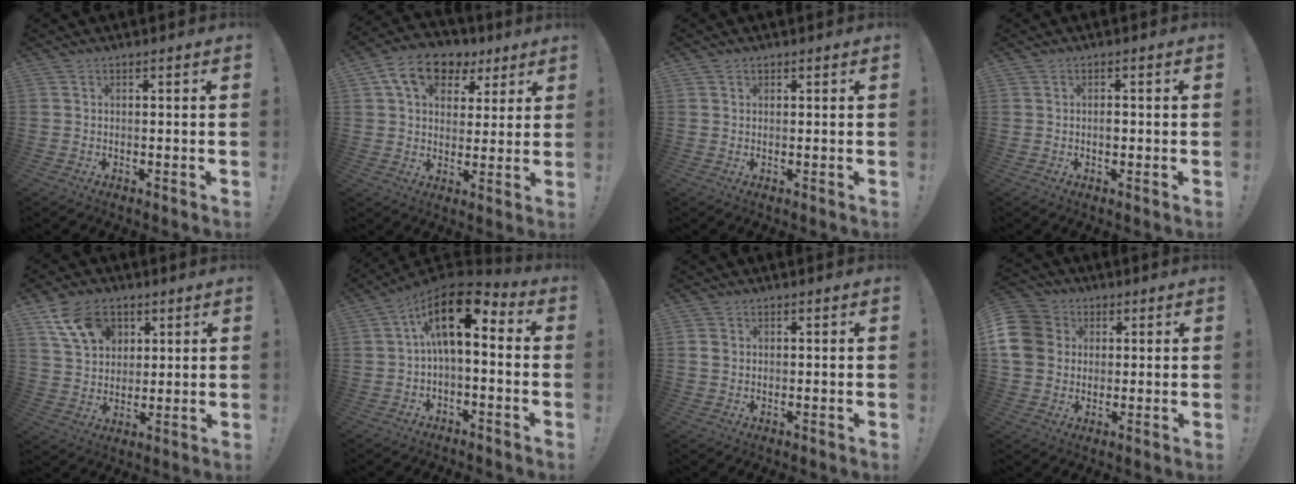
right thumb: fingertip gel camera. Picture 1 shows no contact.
{"total": 13.2, "force": [6.4, 9.2, 7.1], "torque": [-0.111, -0.023, 0.119]}
{"total": 0.9, "force": [0.6, 0.7, 0.1], "torque": [-0.001, 0.000, 0.011]}
{"total": 1.6, "force": [-0.5, 1.0, 1.2], "torque": [-0.013, 0.002, -0.010]}
{"total": 13.0, "force": [6.4, 9.4, 6.3], "torque": [-0.104, -0.020, 0.128]}
{"total": 13.3, "force": [3.4, 5.5, 11.6], "torque": [-0.198, -0.015, 0.056]}
{"total": 2.0, "force": [0.6, 1.7, 0.9], "torque": [-0.009, 0.001, 0.011]}
{"total": 12.0, "force": [2.1, 10.5, 5.4], "torque": [-0.094, 0.002, 0.044]}